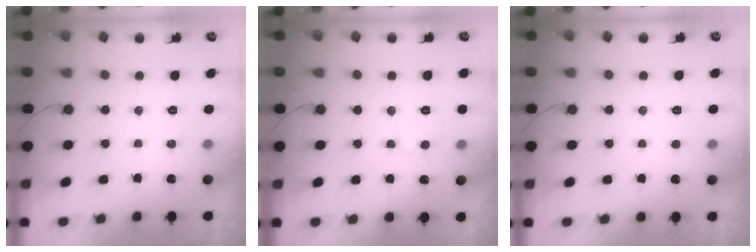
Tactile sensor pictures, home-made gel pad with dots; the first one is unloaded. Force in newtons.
{"total": 4.6, "press": 4.6, "slide": 0.4}
{"total": 2.7, "press": 2.7, "slide": 0.3}